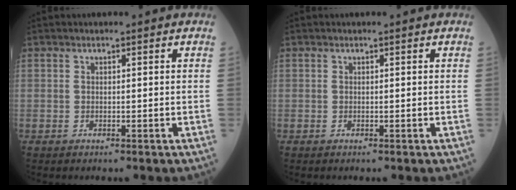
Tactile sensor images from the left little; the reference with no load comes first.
{"total": 0.0}